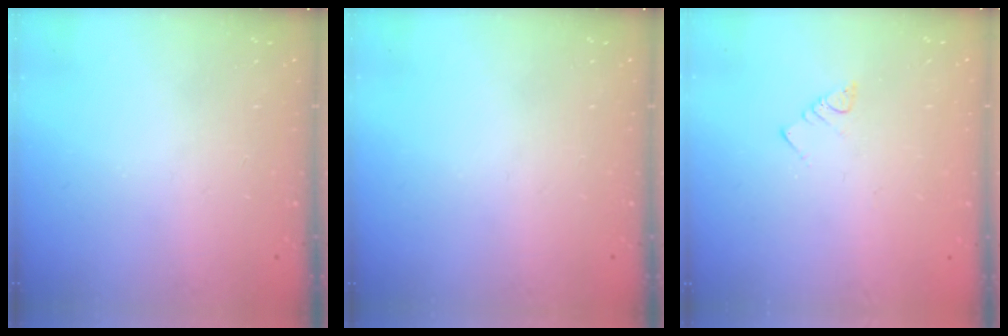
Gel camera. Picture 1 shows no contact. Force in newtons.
{"total": 0.0}
{"total": 2.5, "press": 2.5, "slide": 0.4}